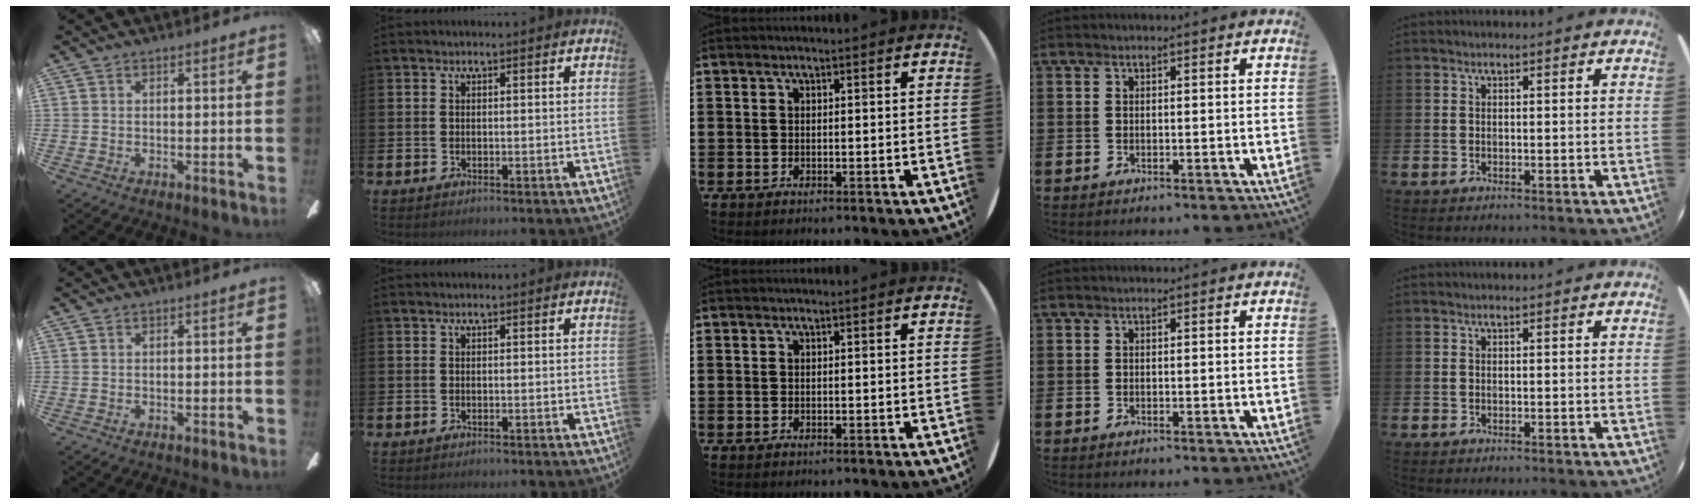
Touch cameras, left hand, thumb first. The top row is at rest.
{}